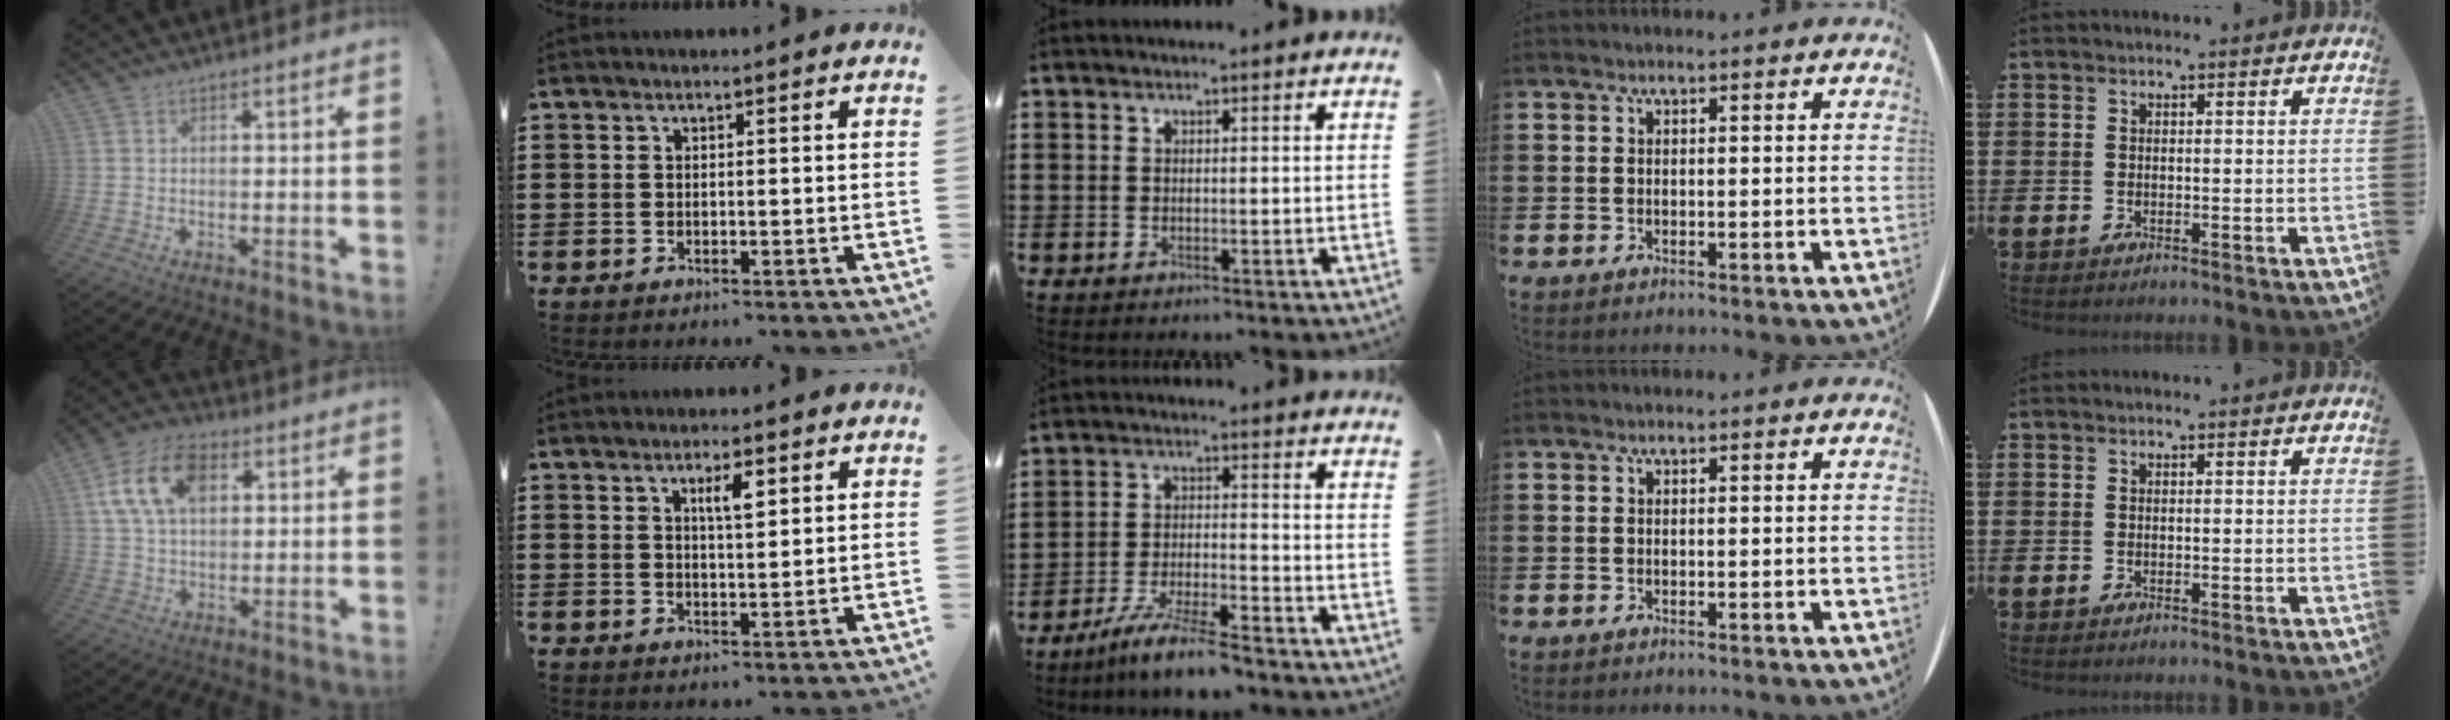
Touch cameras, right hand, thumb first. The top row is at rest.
{"thumb": {"total": 14.5, "force": [4.9, 9.5, 9.8], "torque": [-0.176, 0.000, 0.093]}, "index": {"total": 3.1, "force": [1.5, 0.7, 2.5], "torque": [-0.045, 0.002, 0.022]}, "middle": {"total": 7.0, "force": [-6.1, -0.1, 3.4], "torque": [-0.073, -0.012, -0.115]}}